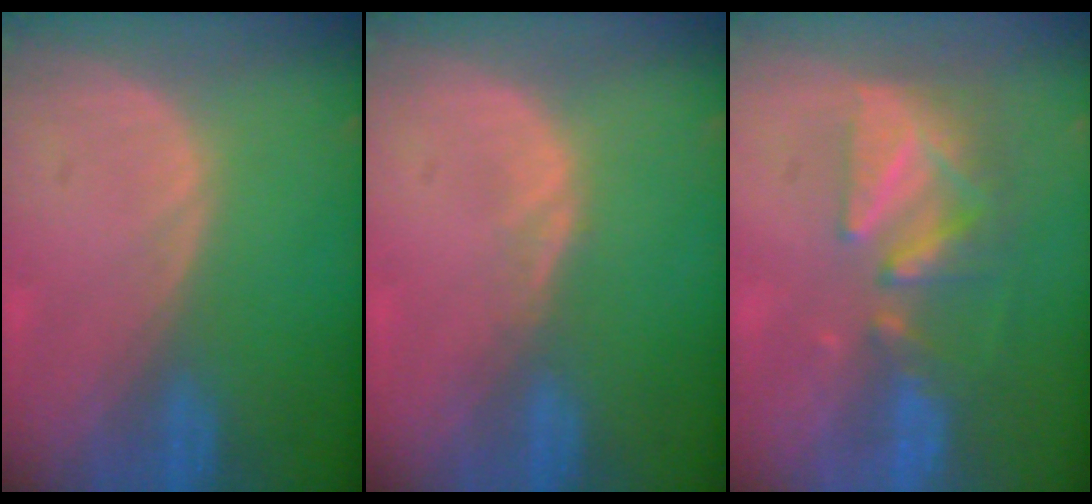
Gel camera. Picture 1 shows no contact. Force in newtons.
{"total": 1.0, "press": 1.0, "slide": 0.1}
{"total": 8.7, "press": 7.7, "slide": 3.9}